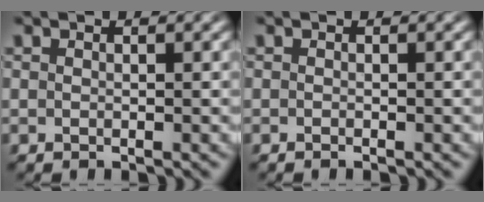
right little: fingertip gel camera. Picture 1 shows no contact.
{"total": 0.5, "force": [-0.4, -0.3, 0.1], "torque": [-0.001, -0.001, -0.007]}